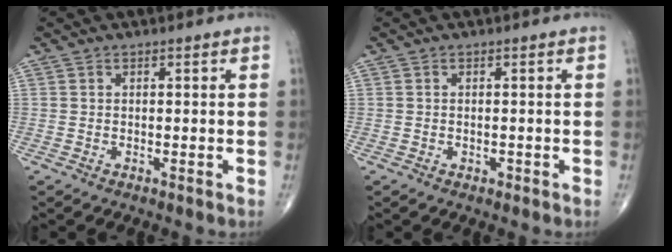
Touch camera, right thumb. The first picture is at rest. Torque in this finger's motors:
{"motor_torque": [-0.35, -0.01, -0.19, 0.02, 0.02]}